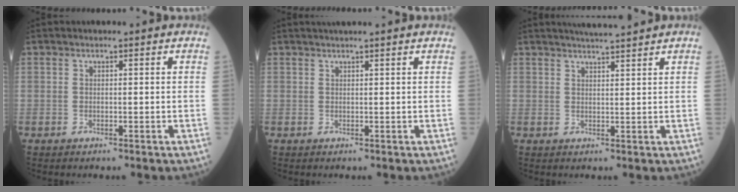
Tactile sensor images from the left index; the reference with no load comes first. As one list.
[{"total": 3.6, "force": [3.2, -0.5, 1.6], "torque": [-0.016, 0.025, 0.045]}, {"total": 4.7, "force": [4.3, -0.7, 1.8], "torque": [-0.028, 0.011, 0.065]}]